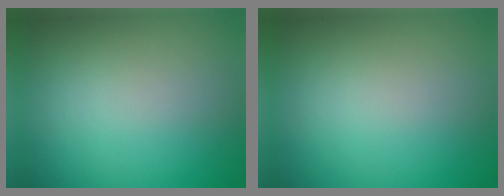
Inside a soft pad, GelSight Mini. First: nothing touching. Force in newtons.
{"total": 0.0}